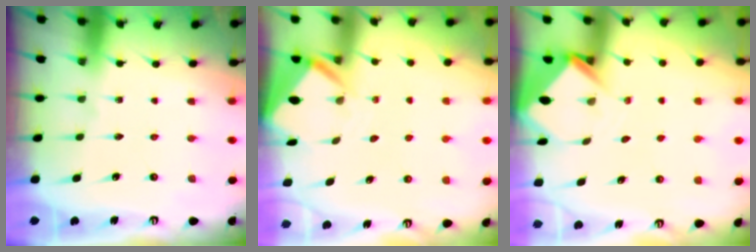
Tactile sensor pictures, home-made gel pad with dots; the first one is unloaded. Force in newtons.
{"total": 3.3, "press": 3.3, "slide": 0.3}
{"total": 3.6, "press": 3.6, "slide": 0.3}